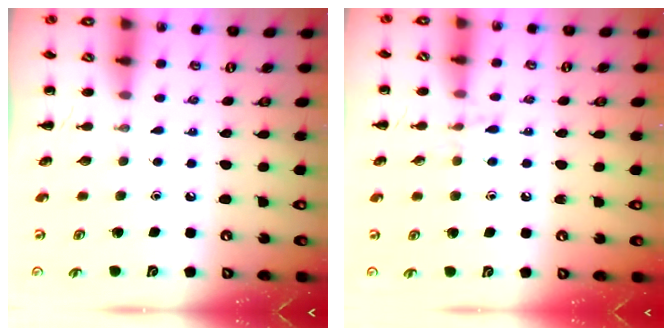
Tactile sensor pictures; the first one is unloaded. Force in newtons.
{"total": 6.9, "press": 6.7, "slide": 1.5}